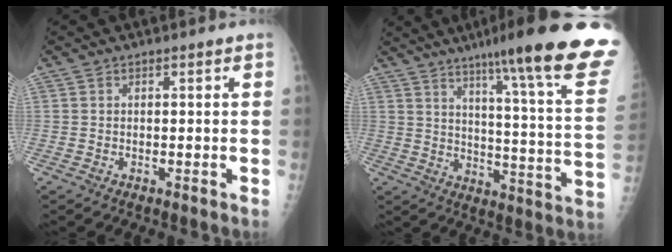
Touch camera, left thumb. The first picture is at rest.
{"total": 26.5, "force": [18.6, 1.5, 18.9], "torque": [-0.241, -0.097, 0.249]}